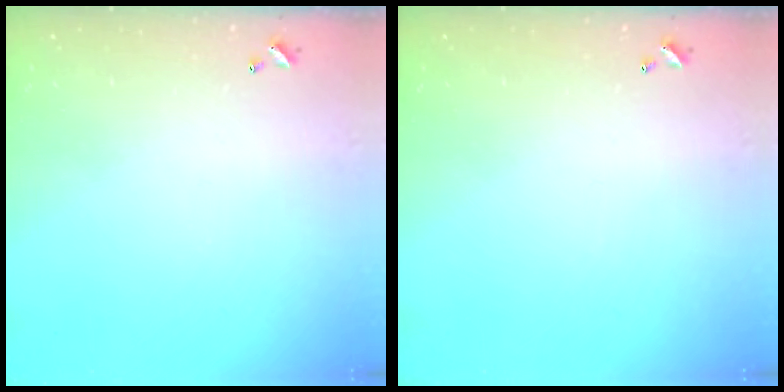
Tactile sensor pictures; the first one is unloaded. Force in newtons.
{"total": 0.0}